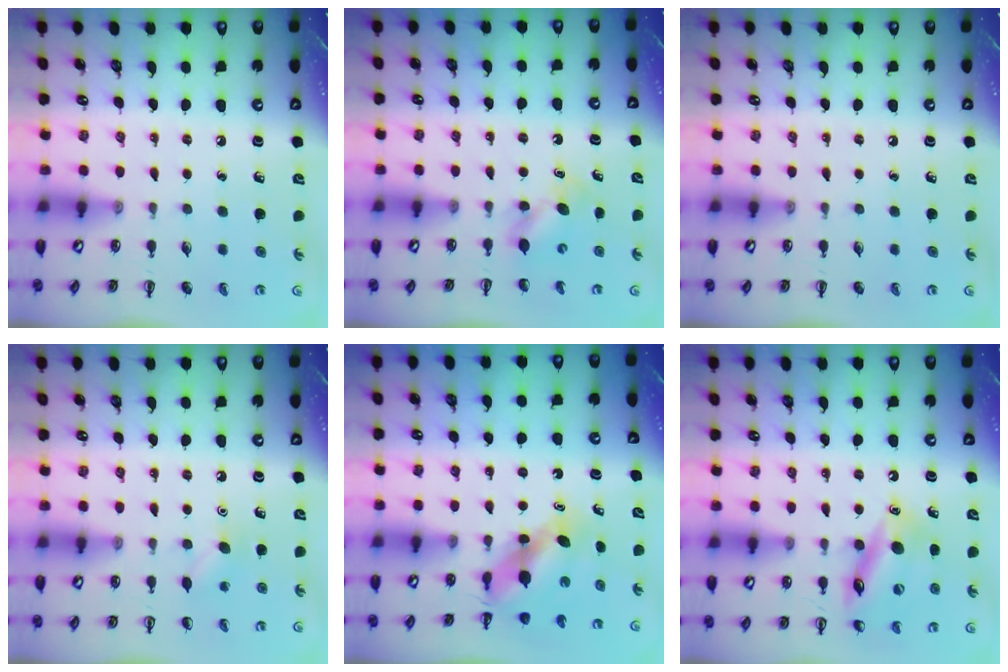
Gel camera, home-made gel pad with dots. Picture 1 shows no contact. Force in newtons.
{"total": 4.4, "press": 4.3, "slide": 0.8}
{"total": 0.0}
{"total": 4.8, "press": 4.5, "slide": 1.4}
{"total": 6.1, "press": 6.0, "slide": 1.1}
{"total": 15.0, "press": 14.7, "slide": 3.1}